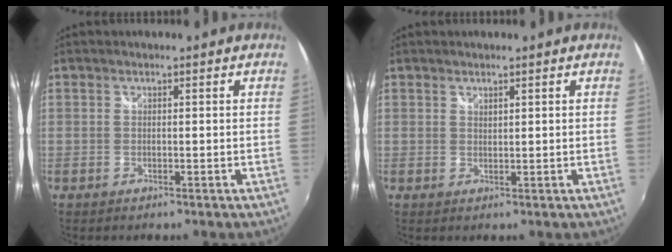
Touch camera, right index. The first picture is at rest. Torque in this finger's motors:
{"motor_torque": [-0.10, 0.17, -0.10, 0.00]}